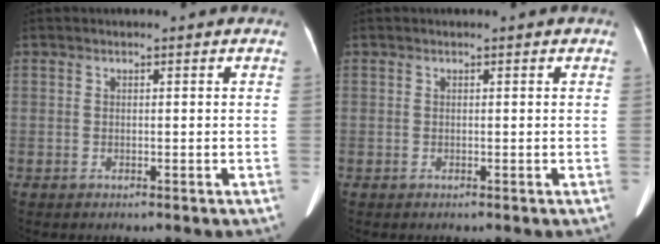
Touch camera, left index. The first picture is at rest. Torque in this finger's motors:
{"motor_torque": [0.13, -0.06, 0.05, 0.01]}